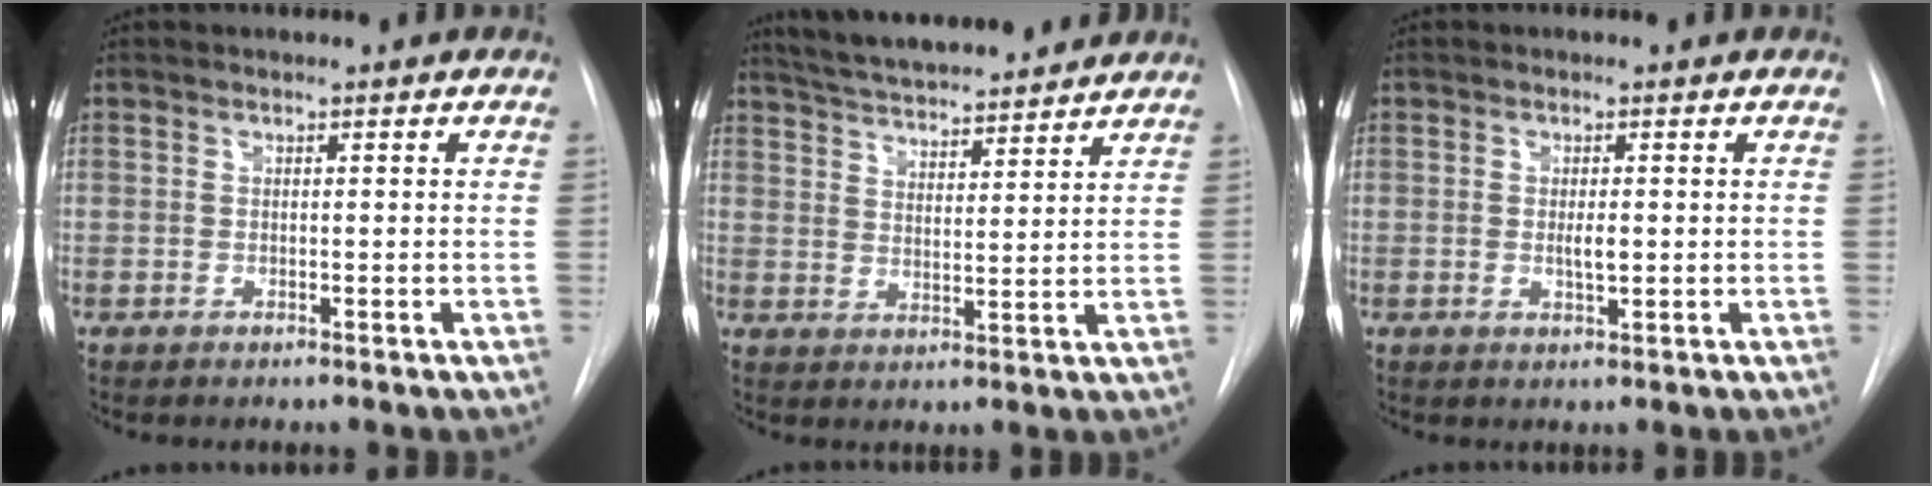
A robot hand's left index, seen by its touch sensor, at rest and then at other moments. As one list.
[{"total": 16.0, "force": [14.4, 2.5, 6.5], "torque": [-0.110, 0.023, 0.218]}, {"total": 2.0, "force": [-0.5, 0.5, 1.8], "torque": [-0.034, -0.006, -0.005]}]